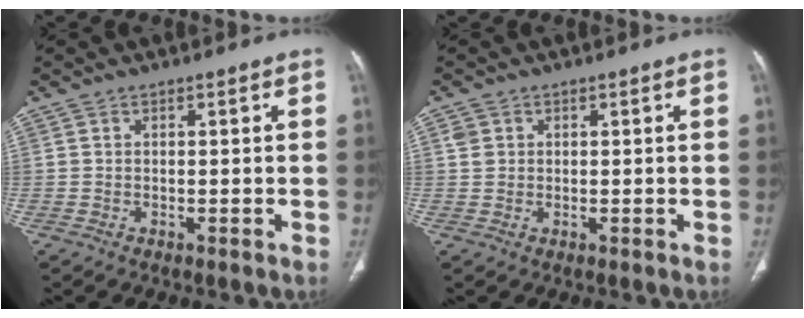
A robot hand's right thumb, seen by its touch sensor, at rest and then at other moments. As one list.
[{"total": 1.9, "force": [0.7, 1.7, 0.6], "torque": [-0.006, 0.000, 0.012]}]